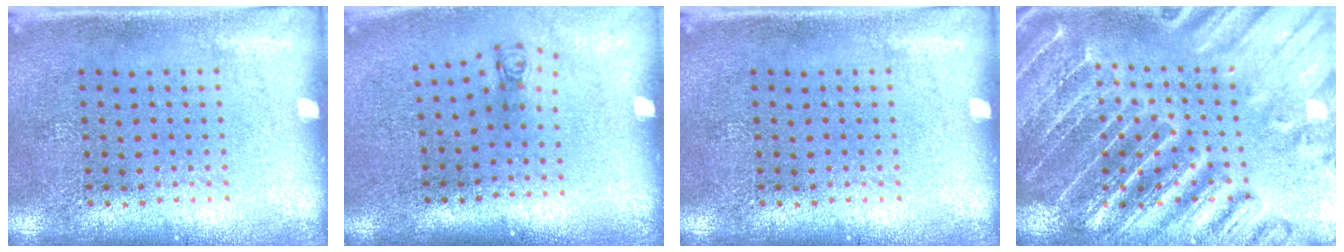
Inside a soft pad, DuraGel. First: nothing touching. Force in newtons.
{"total": 0.8, "press": 0.3, "slide": 0.7}
{"total": 0.0}
{"total": 4.4, "press": 4.0, "slide": 1.7}